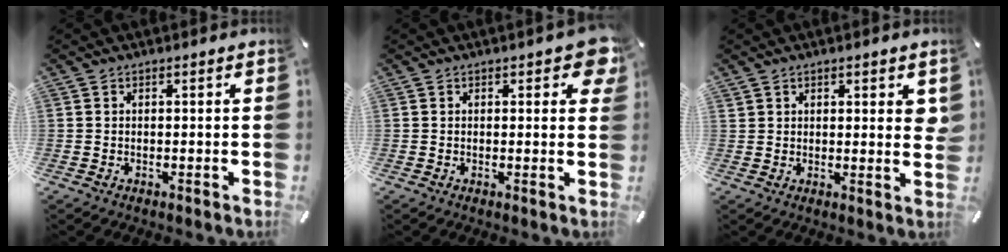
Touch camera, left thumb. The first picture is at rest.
{"total": 4.6, "force": [2.0, 2.2, 3.6], "torque": [-0.035, -0.007, 0.028]}
{"total": 3.1, "force": [1.8, 1.6, 2.0], "torque": [-0.023, -0.004, 0.030]}